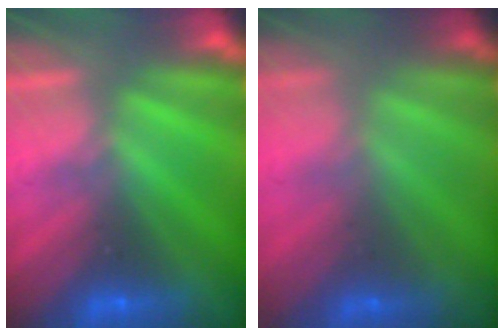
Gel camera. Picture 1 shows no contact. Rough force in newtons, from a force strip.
{"total": 1.6}